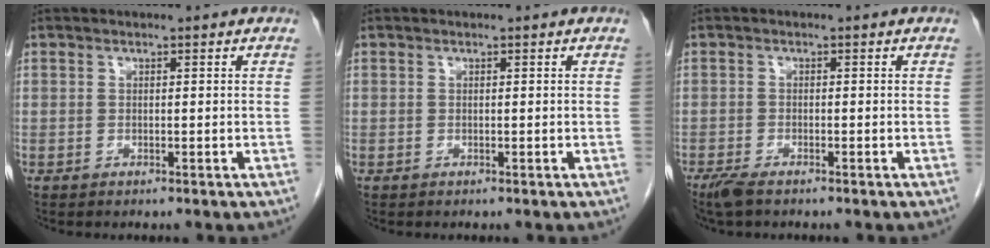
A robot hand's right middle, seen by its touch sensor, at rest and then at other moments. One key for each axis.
{"total": 0.0}
{"total": 3.2, "fx": -2.4, "fy": 0.8, "fz": 2.0, "tx": -0.045, "ty": -0.009, "tz": -0.043}